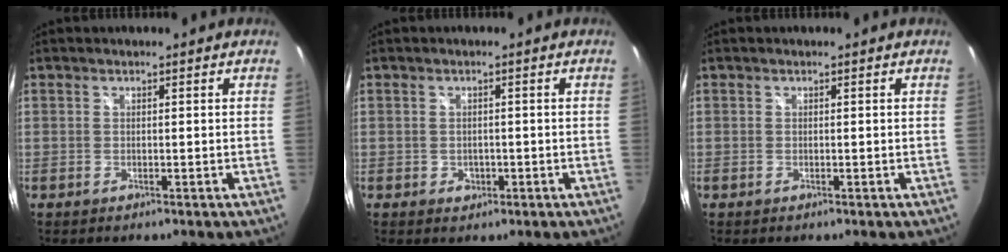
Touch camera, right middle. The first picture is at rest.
{"total": 2.0, "force": [-0.6, 1.8, 0.7], "torque": [-0.012, -0.003, -0.008]}
{"total": 0.0}